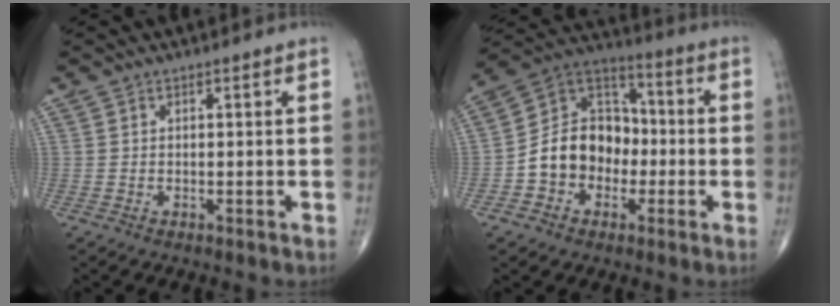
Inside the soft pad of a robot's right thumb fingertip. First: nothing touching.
{"total": 14.2, "force": [-2.9, 11.3, 8.2], "torque": [-0.094, 0.047, -0.061]}